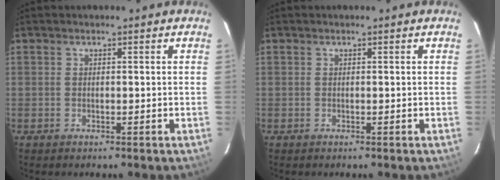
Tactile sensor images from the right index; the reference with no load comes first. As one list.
[{"total": 0.0}]